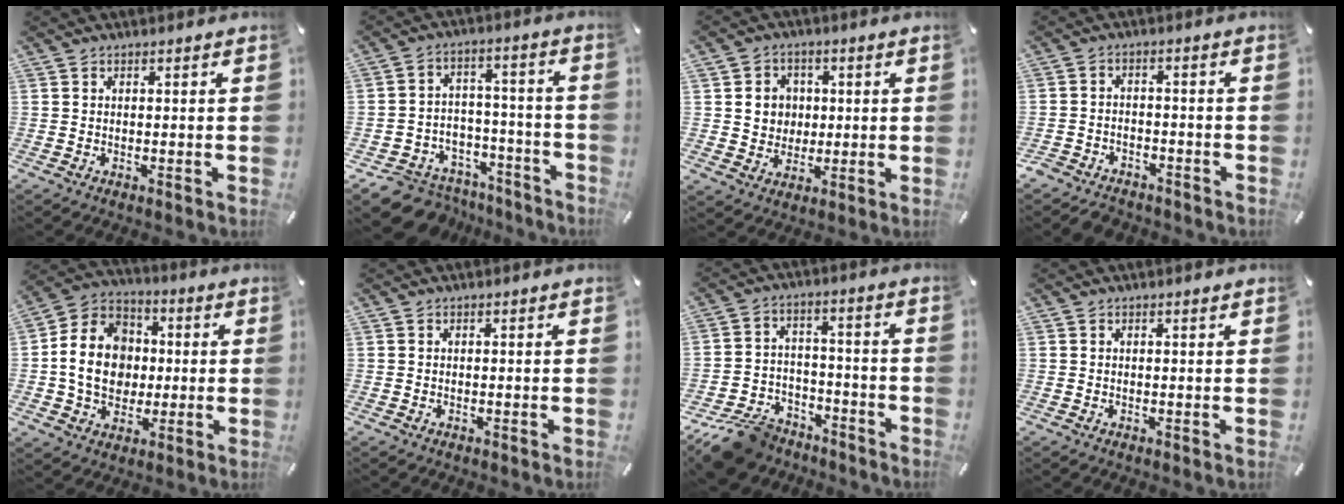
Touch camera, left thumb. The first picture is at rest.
{"total": 8.5, "force": [-5.5, 6.4, 1.2], "torque": [-0.016, 0.031, -0.090]}
{"total": 6.7, "force": [0.9, 6.5, 1.4], "torque": [-0.024, 0.004, 0.018]}
{"total": 4.6, "force": [-3.8, 2.4, 0.8], "torque": [-0.023, 0.018, -0.078]}
{"total": 14.7, "force": [-0.8, 12.6, 7.6], "torque": [-0.160, 0.022, -0.010]}
{"total": 0.0}
{"total": 11.8, "force": [-9.1, 6.6, 3.7], "torque": [-0.061, 0.066, -0.164]}
{"total": 0.6, "force": [0.3, 0.0, 0.5], "torque": [-0.008, 0.000, 0.005]}